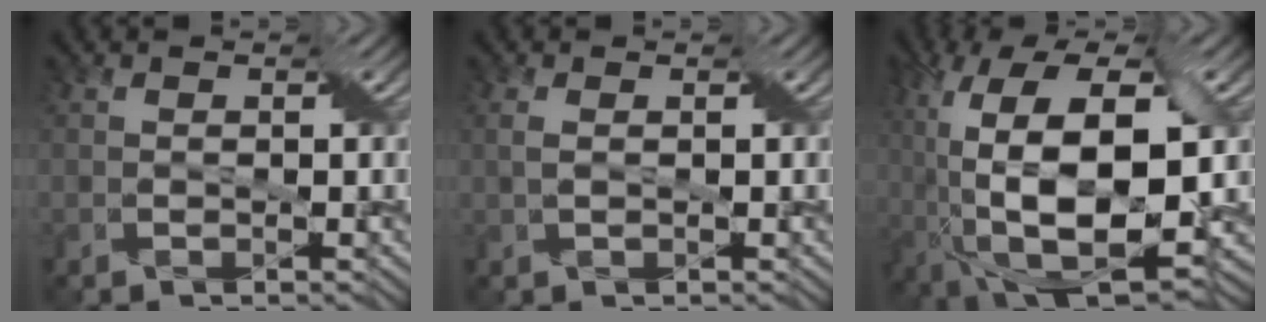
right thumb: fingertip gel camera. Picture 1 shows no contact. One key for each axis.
{"total": 1.5, "fx": 0.3, "fy": 0.8, "fz": 1.2, "tx": -0.030, "ty": 0.003, "tz": 0.008}
{"total": 18.0, "fx": -1.0, "fy": 8.7, "fz": 15.7, "tx": -0.311, "ty": -0.011, "tz": -0.004}